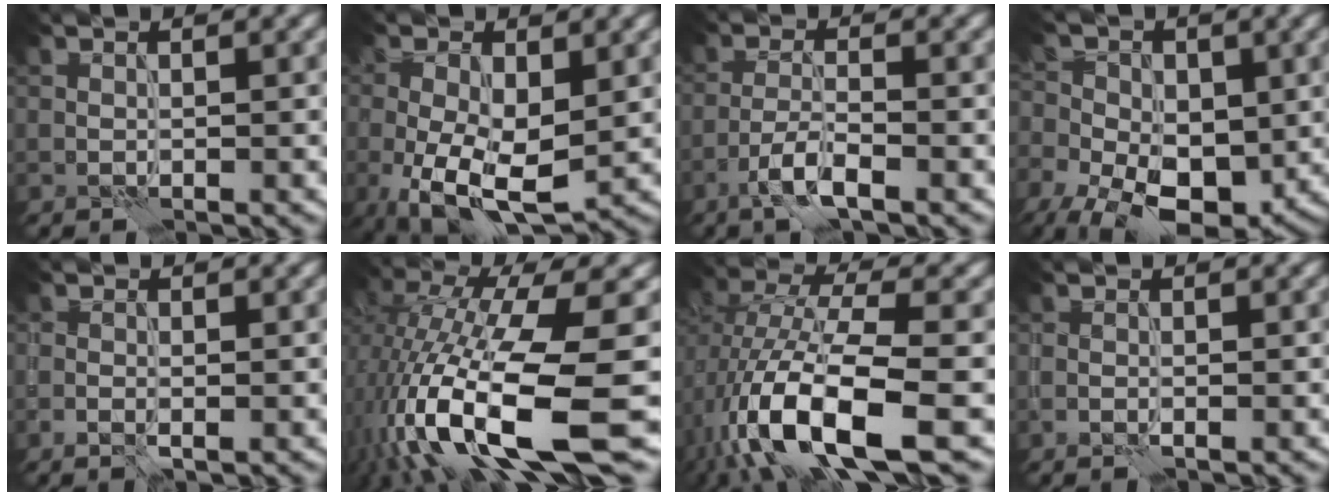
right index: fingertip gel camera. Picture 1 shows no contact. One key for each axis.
{"total": 9.3, "fx": -2.3, "fy": 4.8, "fz": 7.6, "tx": -0.150, "ty": -0.021, "tz": -0.034}
{"total": 3.3, "fx": -2.2, "fy": 0.7, "fz": 2.4, "tx": -0.053, "ty": 0.004, "tz": -0.047}
{"total": 10.9, "fx": -4.3, "fy": 6.8, "fz": 7.3, "tx": -0.149, "ty": -0.024, "tz": -0.071}
{"total": 0.6, "fx": -0.3, "fy": 0.1, "fz": 0.5, "tx": -0.010, "ty": -0.003, "tz": -0.004}
{"total": 14.6, "fx": -4.7, "fy": 4.3, "fz": 13.1, "tx": -0.255, "ty": -0.015, "tz": -0.070}
{"total": 12.7, "fx": -5.2, "fy": 5.1, "fz": 10.5, "tx": -0.217, "ty": -0.014, "tz": -0.092}
{"total": 0.0}